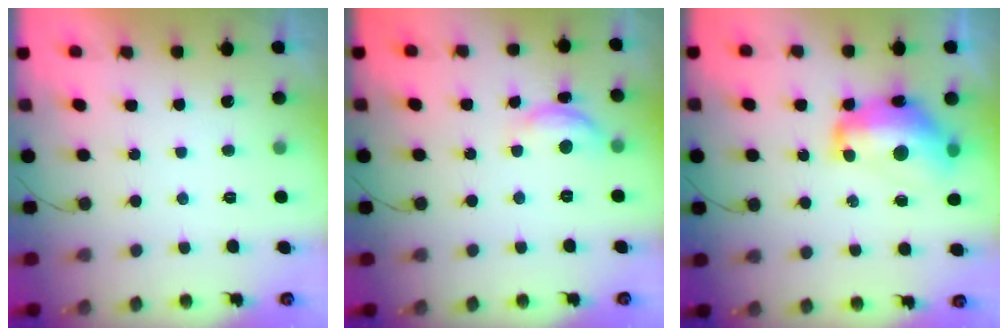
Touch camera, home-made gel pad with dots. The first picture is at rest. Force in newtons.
{"total": 9.3, "press": 9.3, "slide": 0.5}
{"total": 15.2, "press": 15.2, "slide": 1.4}